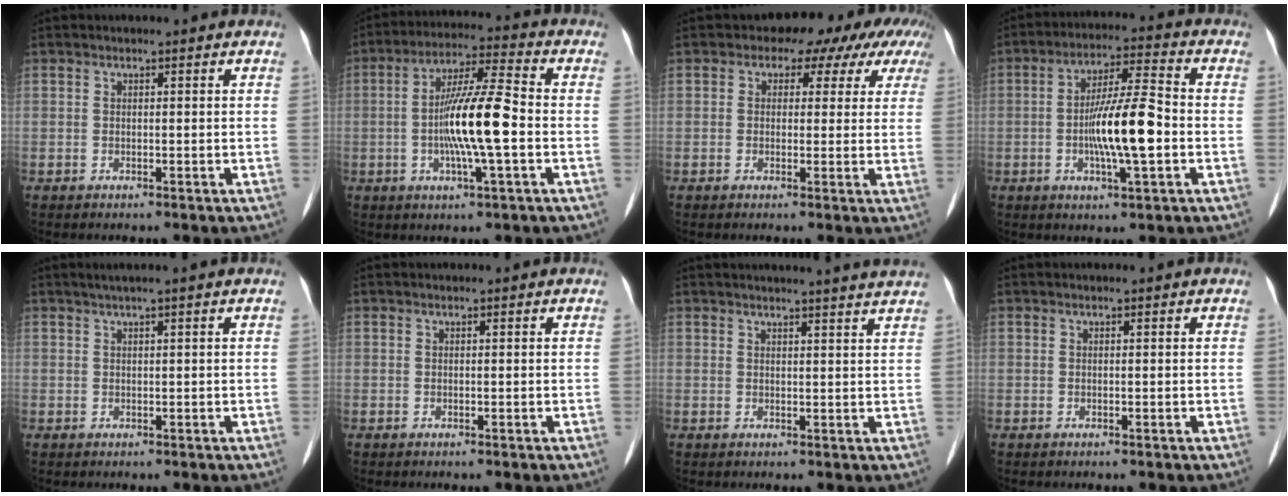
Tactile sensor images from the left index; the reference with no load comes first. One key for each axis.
{"total": 11.5, "fx": -1.7, "fy": 0.9, "fz": 11.3, "tx": -0.212, "ty": 0.001, "tz": -0.038}
{"total": 7.1, "fx": 4.0, "fy": 4.8, "fz": 3.4, "tx": -0.027, "ty": 0.024, "tz": 0.029}
{"total": 10.5, "fx": -1.8, "fy": 1.3, "fz": 10.3, "tx": -0.190, "ty": 0.002, "tz": -0.037}
{"total": 1.0, "fx": 0.6, "fy": -0.2, "fz": 0.7, "tx": -0.017, "ty": 0.008, "tz": 0.018}
{"total": 0.0}
{"total": 8.0, "fx": 7.5, "fy": -1.0, "fz": 2.6, "tx": -0.030, "ty": -0.005, "tz": 0.071}
{"total": 0.0}